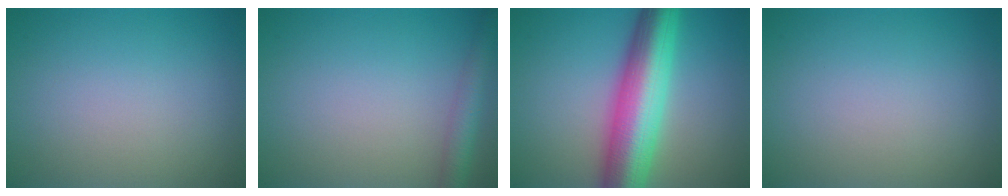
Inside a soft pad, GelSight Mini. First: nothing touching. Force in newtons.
{"total": 2.8, "press": 2.8, "slide": 0.2}
{"total": 10.3, "press": 10.3, "slide": 0.3}
{"total": 0.0}